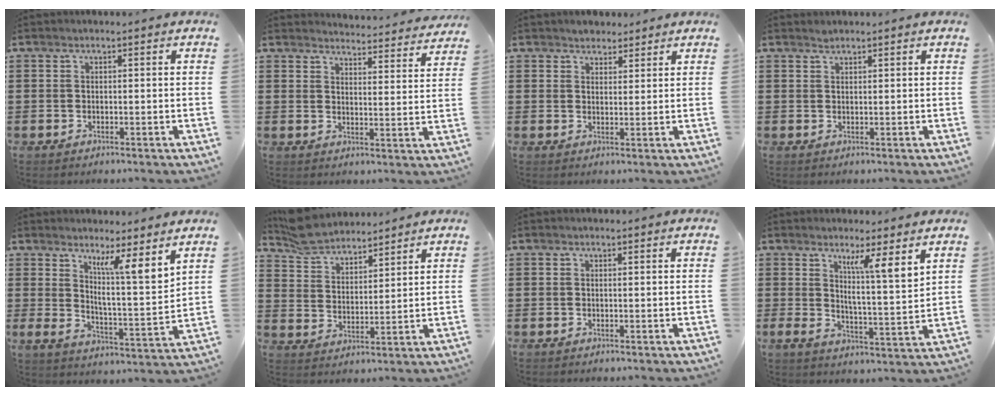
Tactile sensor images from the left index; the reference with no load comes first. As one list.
[{"total": 3.9, "force": [3.9, -0.1, 0.1], "torque": [-0.010, -0.031, 0.066]}, {"total": 2.4, "force": [2.1, 1.2, -0.3], "torque": [-0.002, 0.008, 0.042]}, {"total": 0.8, "force": [0.7, 0.1, 0.1], "torque": [-0.004, -0.001, 0.015]}, {"total": 6.3, "force": [4.8, 0.4, 4.2], "torque": [-0.072, -0.034, 0.075]}, {"total": 5.9, "force": [5.7, 1.5, 0.9], "torque": [-0.041, -0.014, 0.107]}, {"total": 0.0}, {"total": 6.5, "force": [4.5, 0.3, 4.7], "torque": [-0.082, -0.032, 0.070]}]